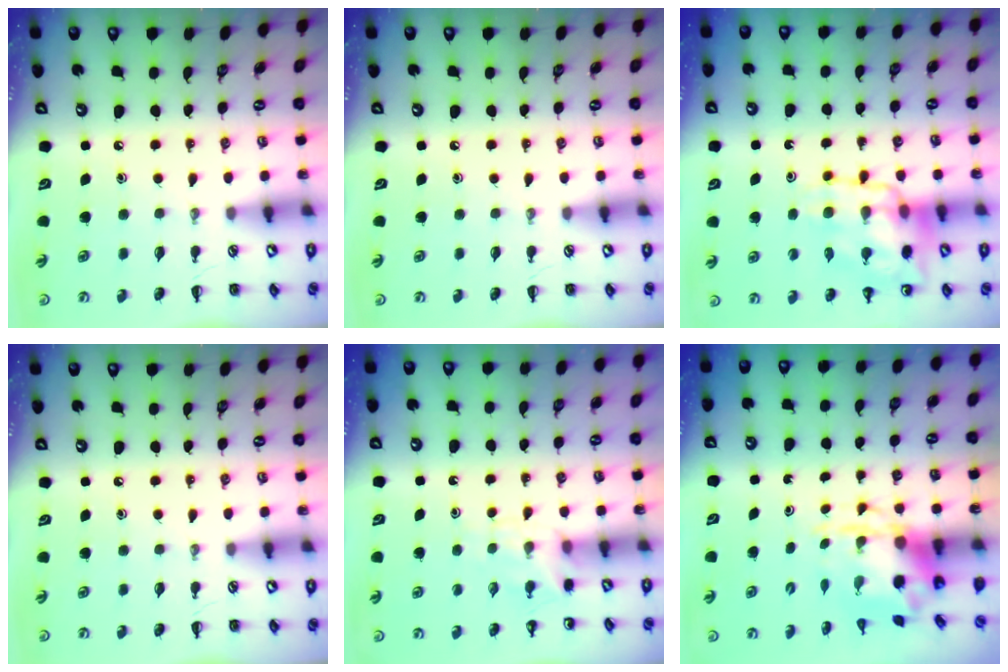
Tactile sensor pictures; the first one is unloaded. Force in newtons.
{"total": 0.0}
{"total": 13.9, "press": 13.6, "slide": 3.1}
{"total": 0.0}
{"total": 3.6, "press": 3.4, "slide": 1.2}
{"total": 3.8, "press": 3.7, "slide": 0.9}